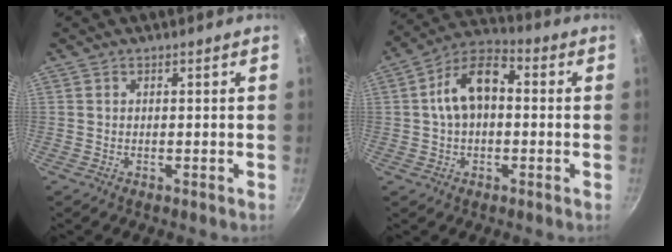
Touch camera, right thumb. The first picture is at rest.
{"total": 11.4, "force": [0.8, 7.2, 8.8], "torque": [-0.135, 0.038, -0.002]}